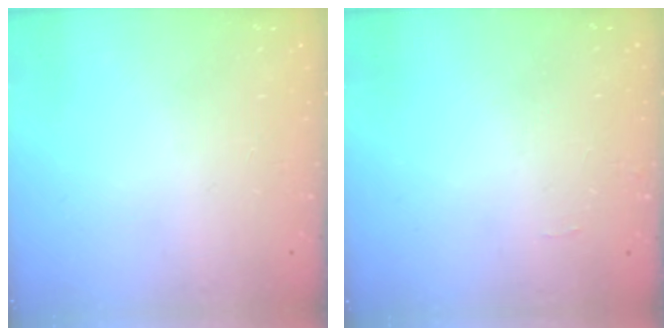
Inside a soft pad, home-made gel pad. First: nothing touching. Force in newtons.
{"total": 6.2, "press": 6.2, "slide": 0.4}